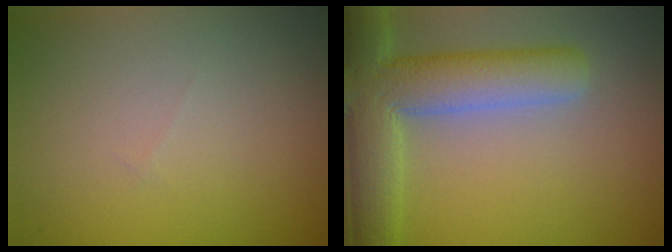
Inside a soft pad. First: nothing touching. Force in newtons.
{"total": 7.9, "press": 7.8, "slide": 0.8}